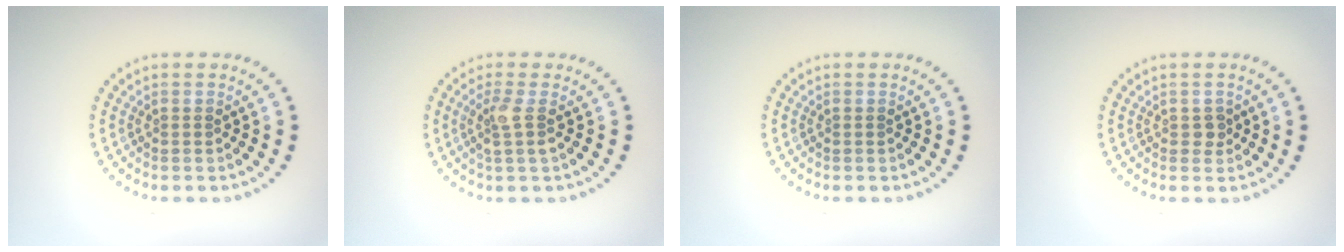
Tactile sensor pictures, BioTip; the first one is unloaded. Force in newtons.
{"total": 2.0, "press": 1.6, "slide": 1.2}
{"total": 0.0}
{"total": 0.9, "press": 0.9, "slide": 0.2}